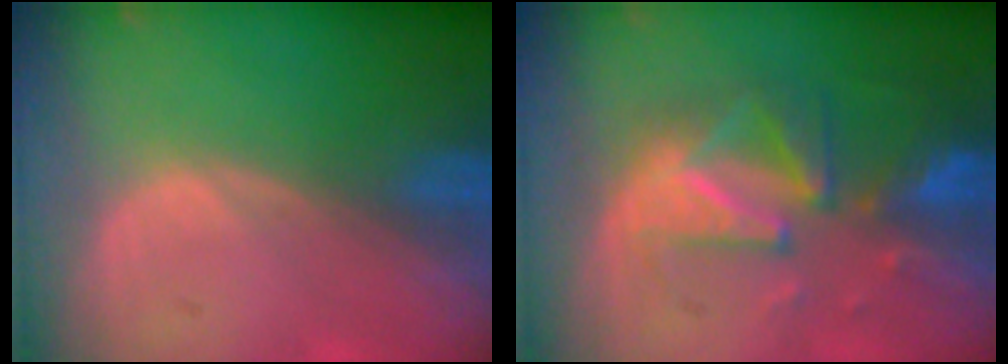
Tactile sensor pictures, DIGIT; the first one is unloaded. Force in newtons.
{"total": 10.0, "press": 8.7, "slide": 4.8}